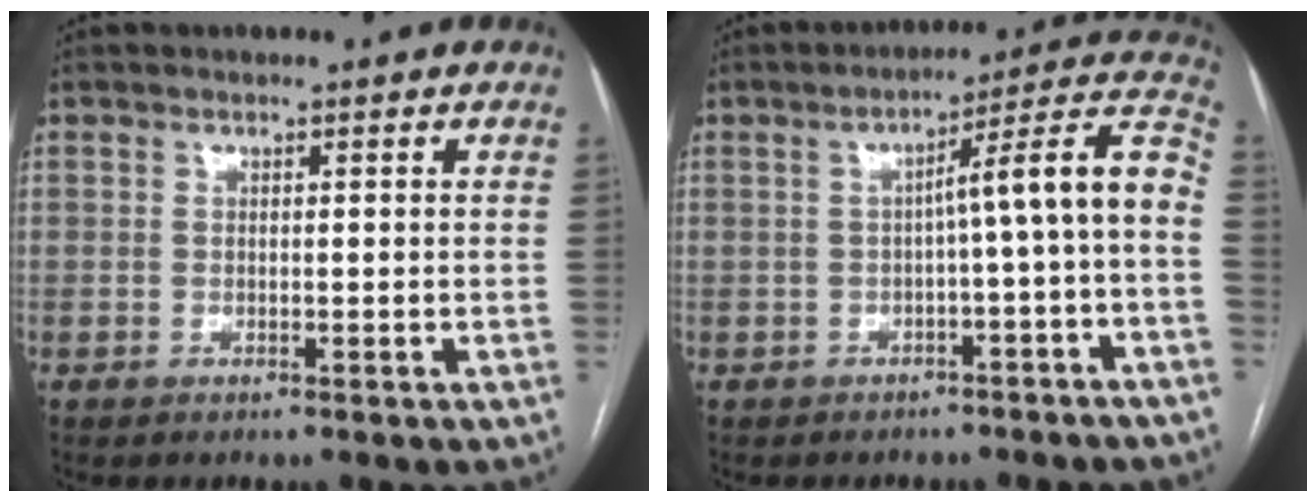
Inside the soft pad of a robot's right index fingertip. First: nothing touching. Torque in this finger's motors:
{"motor_torque": [1.37, -0.29, 0.57, 0.13]}